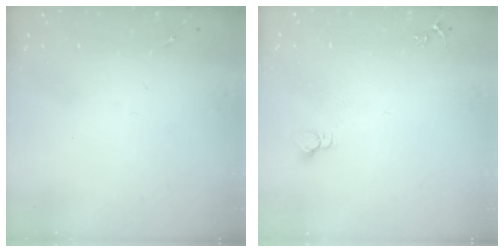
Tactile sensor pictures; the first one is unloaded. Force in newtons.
{"total": 2.7, "press": 2.7, "slide": 0.1}